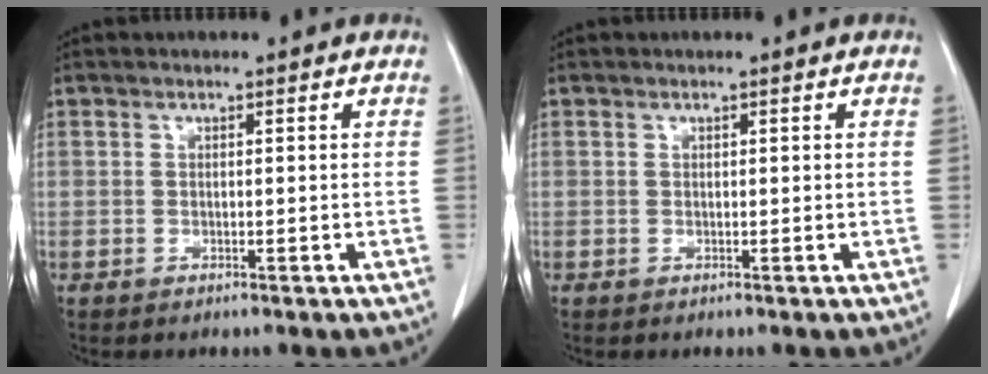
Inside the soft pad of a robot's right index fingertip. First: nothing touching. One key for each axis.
{"total": 0.0}